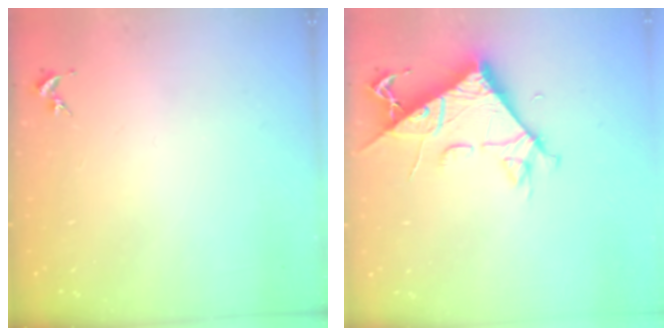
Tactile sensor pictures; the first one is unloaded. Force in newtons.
{"total": 8.4, "press": 8.3, "slide": 0.8}